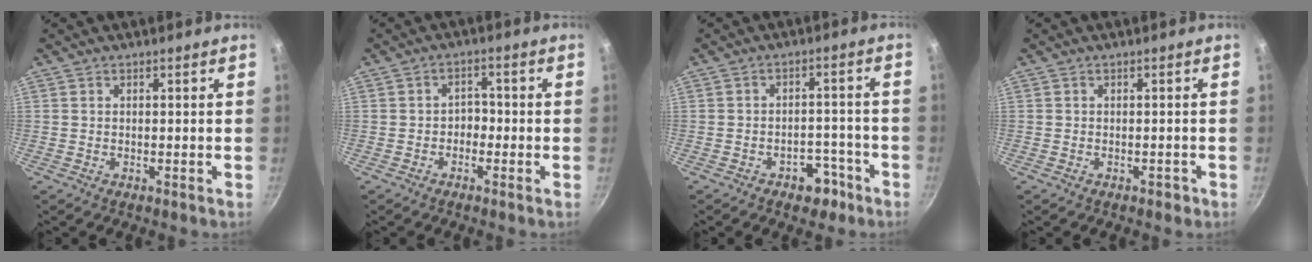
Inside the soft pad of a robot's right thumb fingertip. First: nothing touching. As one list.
[{"total": 2.9, "force": [-1.1, 2.3, 1.5], "torque": [0.000, 0.016, -0.027]}, {"total": 6.0, "force": [-3.8, 3.7, 2.8], "torque": [-0.016, 0.038, -0.054]}, {"total": 1.2, "force": [-0.8, 0.7, 0.5], "torque": [-0.003, 0.004, -0.013]}]